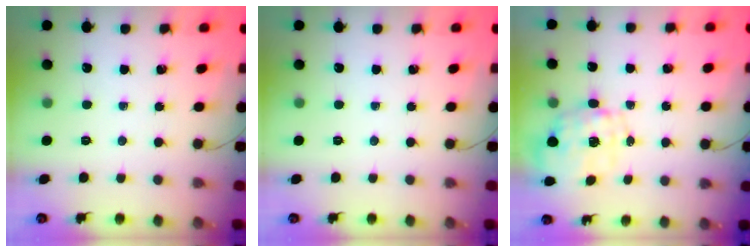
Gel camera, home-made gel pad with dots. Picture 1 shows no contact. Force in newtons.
{"total": 0.0}
{"total": 6.2, "press": 5.9, "slide": 1.9}